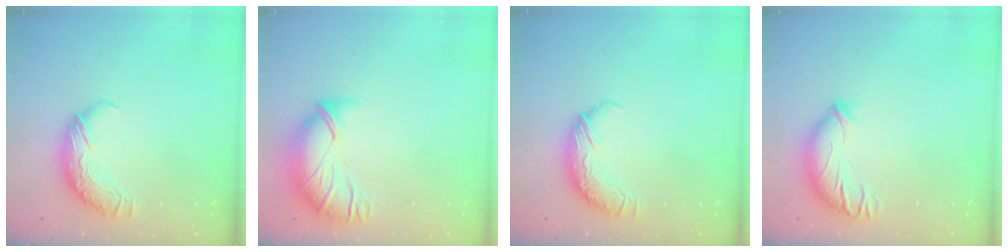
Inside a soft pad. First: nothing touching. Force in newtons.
{"total": 2.6, "press": 1.1, "slide": 2.3}
{"total": 0.0}
{"total": 2.8, "press": 2.0, "slide": 2.0}